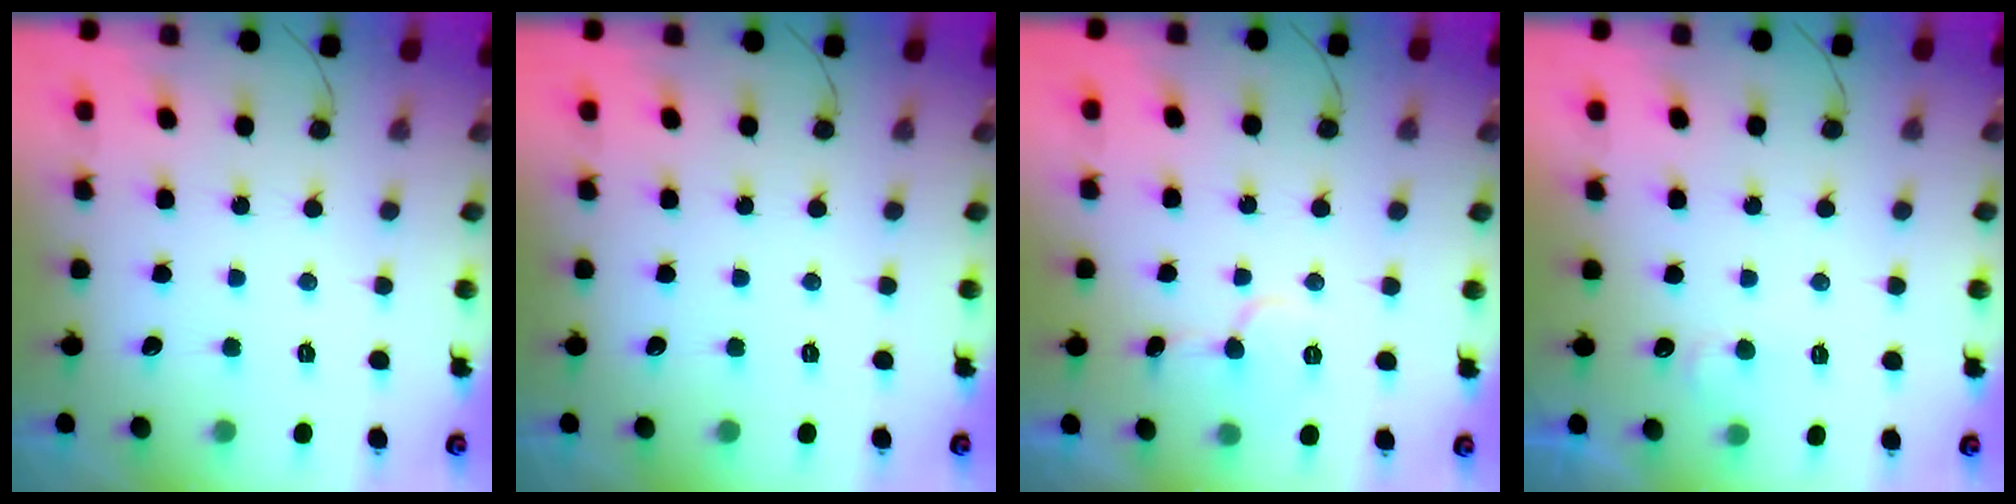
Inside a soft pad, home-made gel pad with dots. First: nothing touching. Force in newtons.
{"total": 0.0}
{"total": 7.3, "press": 7.2, "slide": 0.7}
{"total": 4.1, "press": 4.1, "slide": 0.4}